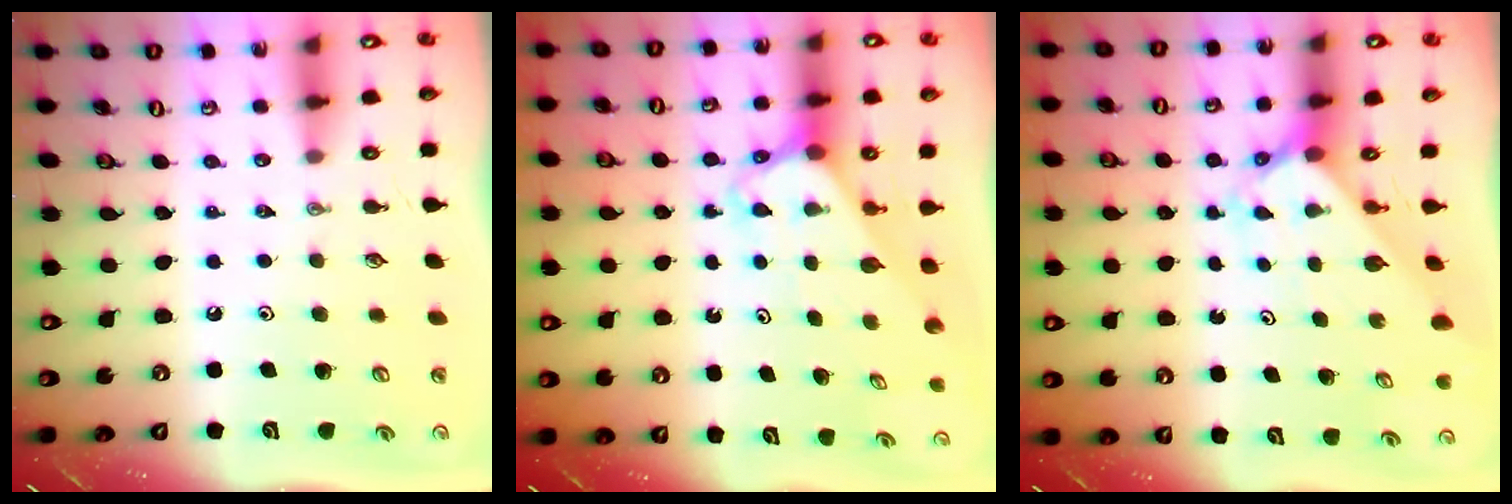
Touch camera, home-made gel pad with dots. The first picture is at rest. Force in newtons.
{"total": 2.8, "press": 2.8, "slide": 0.2}
{"total": 1.9, "press": 1.9, "slide": 0.1}